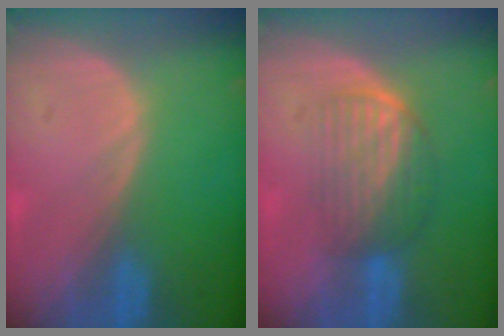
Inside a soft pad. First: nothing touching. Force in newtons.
{"total": 5.8, "press": 5.6, "slide": 1.7}